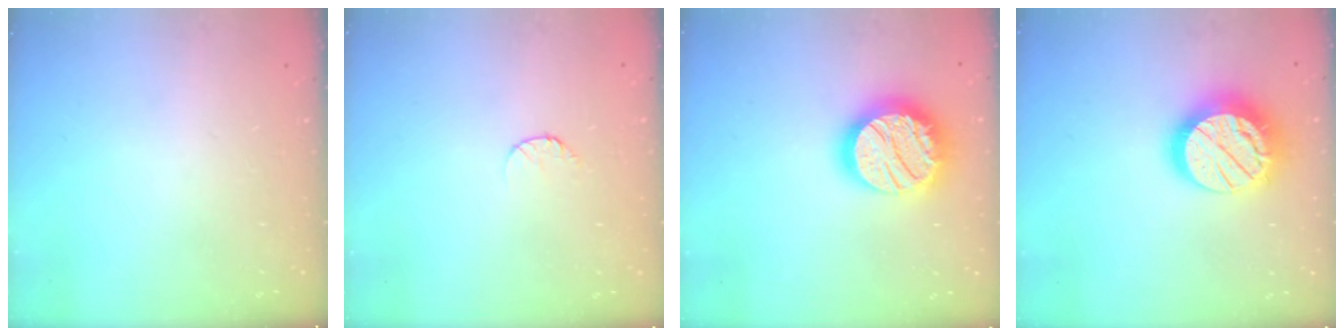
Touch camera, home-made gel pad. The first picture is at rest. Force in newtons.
{"total": 5.7, "press": 5.7, "slide": 0.6}
{"total": 22.2, "press": 22.2, "slide": 1.4}
{"total": 18.9, "press": 18.8, "slide": 1.5}